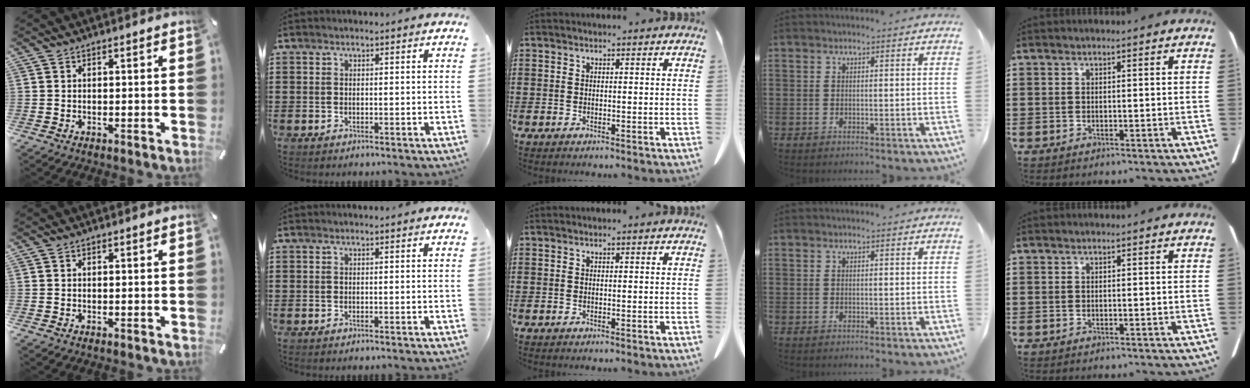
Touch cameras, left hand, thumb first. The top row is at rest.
{}